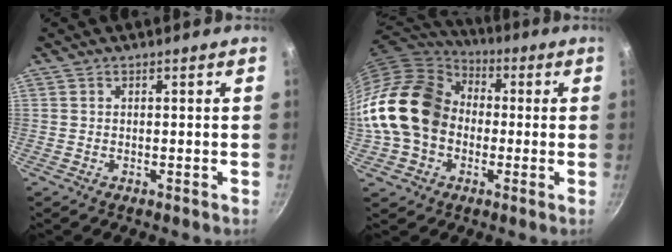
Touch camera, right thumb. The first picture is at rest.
{"total": 19.8, "force": [-0.8, 15.8, 11.9], "torque": [-0.209, 0.051, -0.019]}